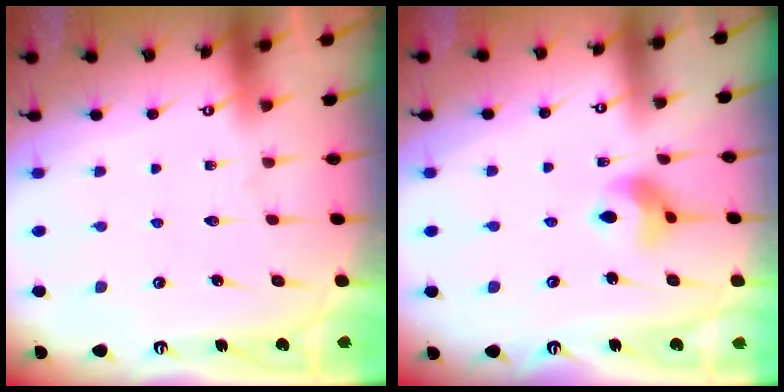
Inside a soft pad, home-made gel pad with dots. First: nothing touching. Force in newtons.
{"total": 7.7, "press": 7.7, "slide": 0.9}